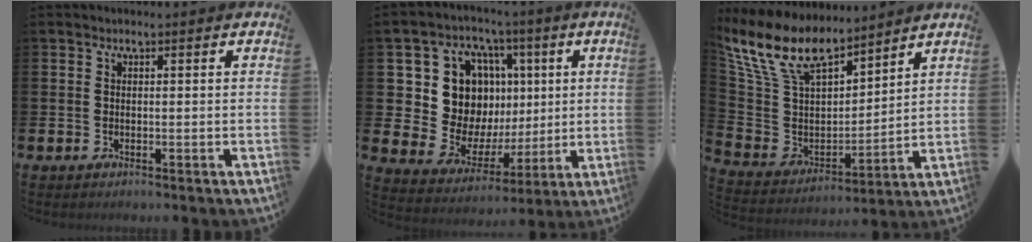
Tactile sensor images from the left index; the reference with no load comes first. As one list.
[{"total": 11.7, "force": [3.2, 10.5, 4.0], "torque": [-0.130, -0.021, 0.067]}, {"total": 12.3, "force": [10.2, 5.0, 4.8], "torque": [-0.153, -0.052, 0.187]}]